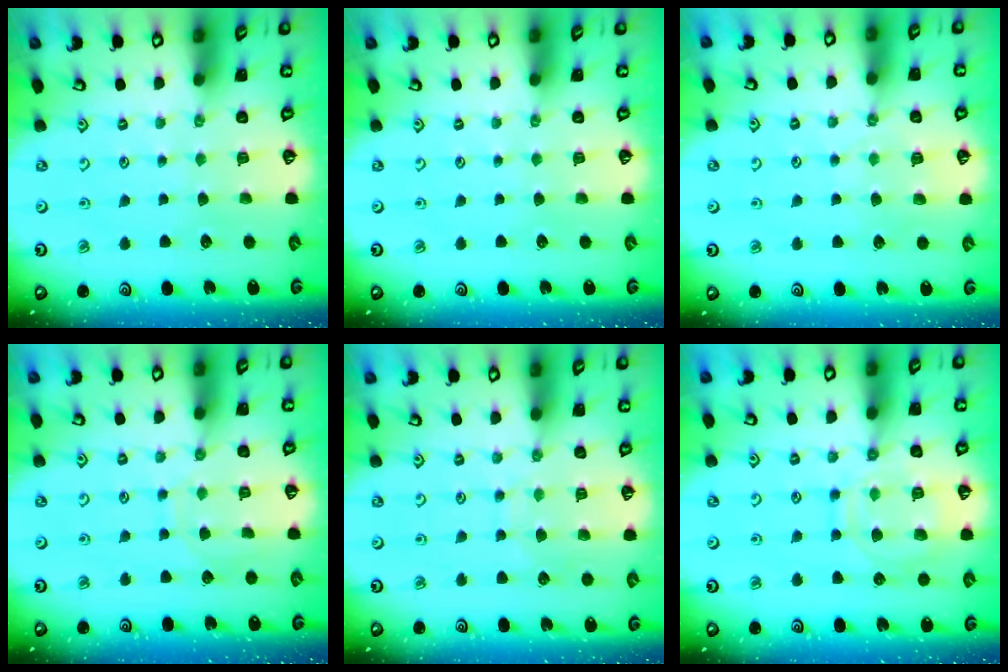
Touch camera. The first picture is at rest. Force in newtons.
{"total": 0.0}
{"total": 5.7, "press": 5.7, "slide": 0.7}
{"total": 4.6, "press": 4.5, "slide": 0.5}
{"total": 6.8, "press": 6.8, "slide": 0.6}
{"total": 12.8, "press": 12.8, "slide": 1.1}